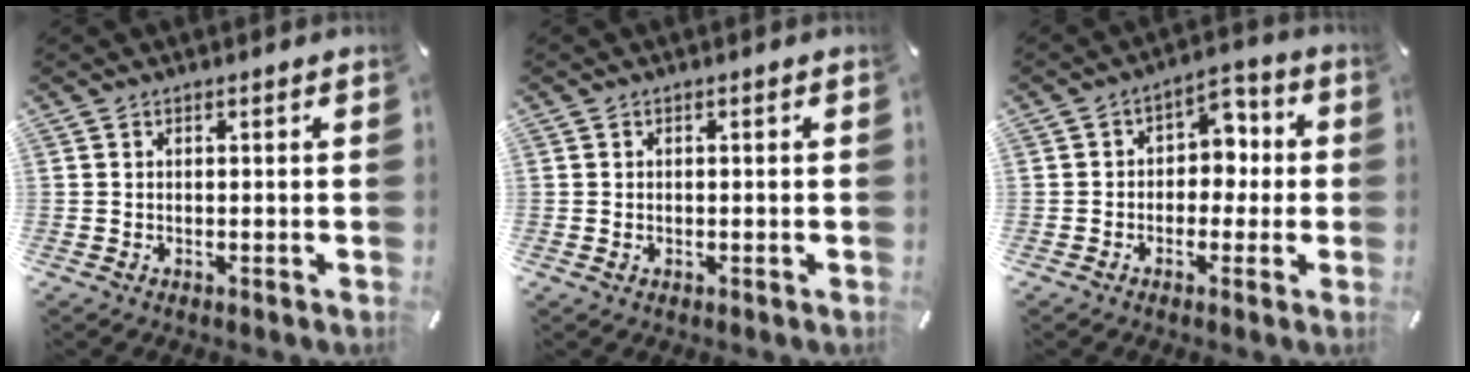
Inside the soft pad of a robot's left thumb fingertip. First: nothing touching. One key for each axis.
{"total": 0.7, "fx": -0.1, "fy": 0.5, "fz": 0.4, "tx": -0.009, "ty": 0.001, "tz": -0.003}
{"total": 6.4, "fx": -0.9, "fy": 5.2, "fz": 3.6, "tx": -0.040, "ty": 0.008, "tz": -0.026}